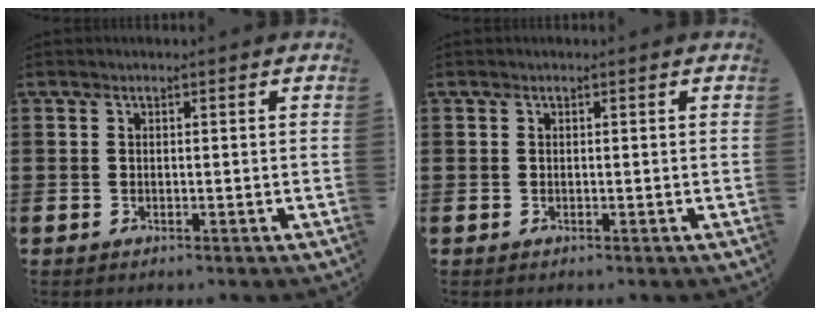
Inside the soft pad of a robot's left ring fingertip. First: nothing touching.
{"total": 0.0}